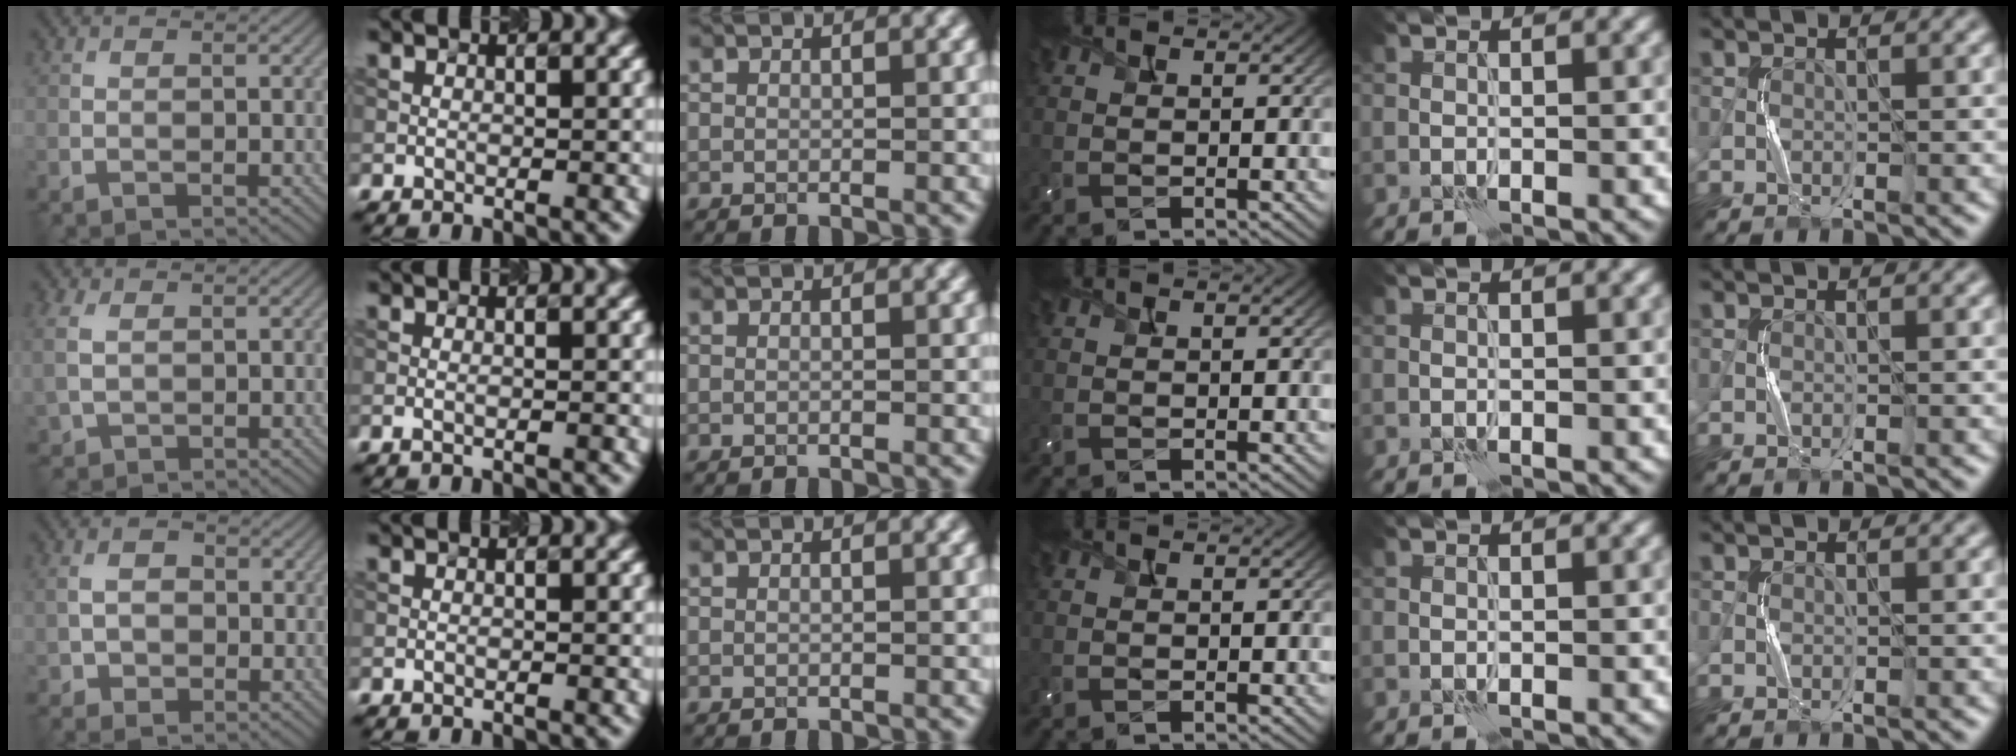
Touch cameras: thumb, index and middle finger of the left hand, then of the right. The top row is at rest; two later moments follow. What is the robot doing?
{"motion": "squeeze", "object": "bubble wrap"}